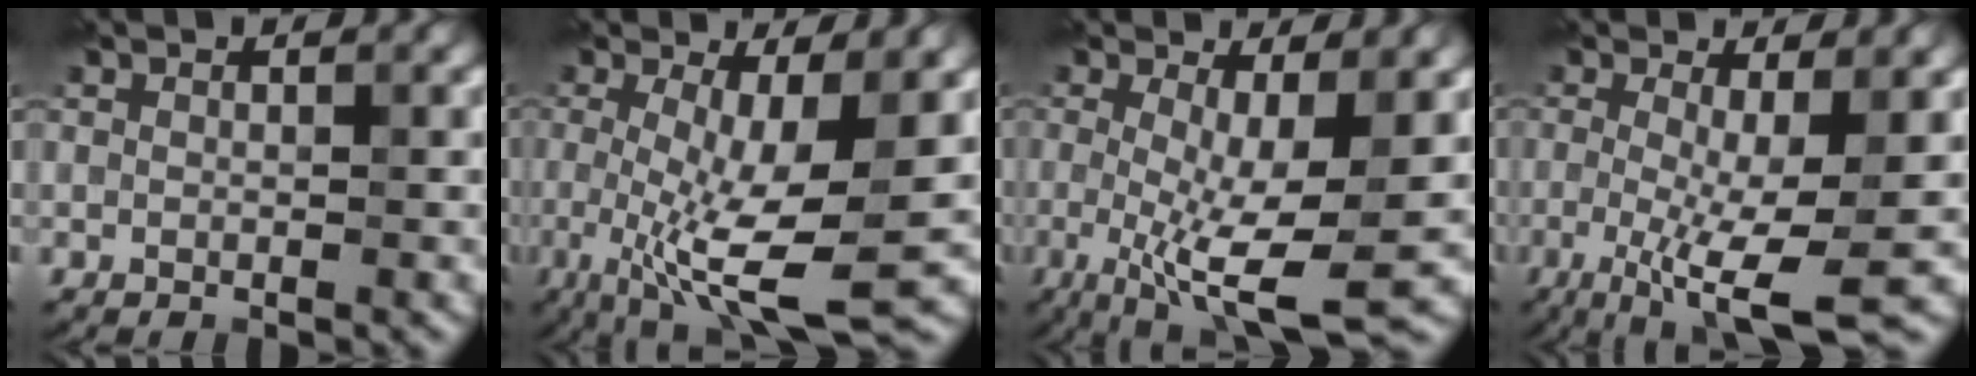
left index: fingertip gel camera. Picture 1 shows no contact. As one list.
[{"total": 9.3, "force": [-1.3, 2.4, 8.9], "torque": [-0.159, -0.021, -0.022]}, {"total": 8.7, "force": [-1.2, 2.3, 8.3], "torque": [-0.144, -0.021, -0.019]}, {"total": 7.6, "force": [-1.4, 1.7, 7.3], "torque": [-0.123, -0.021, -0.024]}]